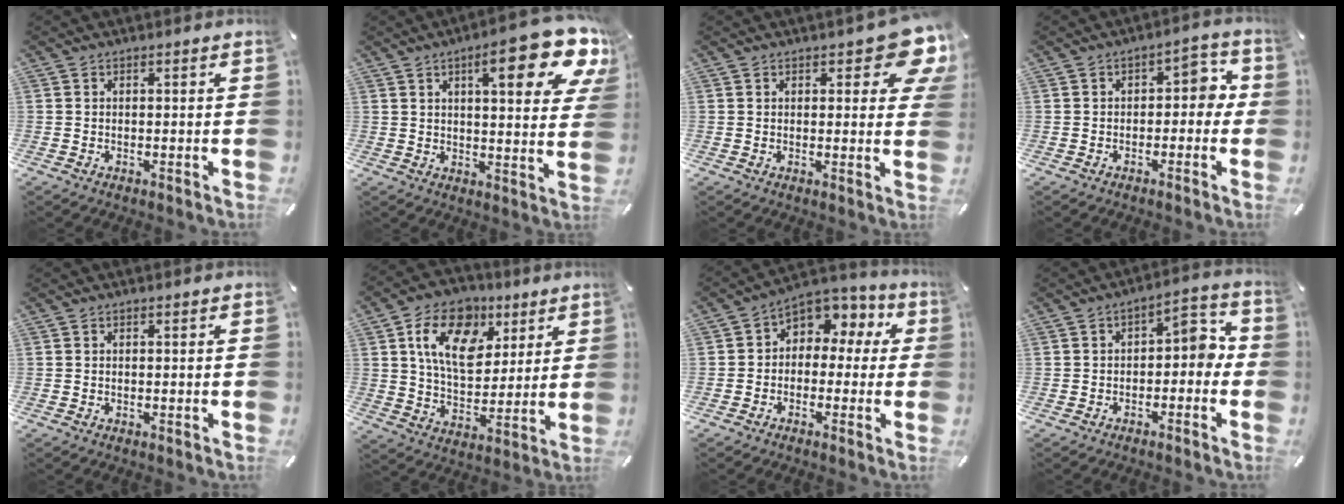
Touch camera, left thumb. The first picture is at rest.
{"total": 16.7, "force": [9.2, 4.6, 13.1], "torque": [-0.176, -0.052, 0.139]}
{"total": 9.7, "force": [5.0, 4.2, 7.2], "torque": [-0.079, -0.028, 0.083]}
{"total": 5.9, "force": [-0.3, 3.7, 4.6], "torque": [-0.057, 0.011, -0.017]}
{"total": 0.0}
{"total": 15.2, "force": [6.7, 10.3, 8.9], "torque": [-0.149, -0.010, 0.124]}
{"total": 6.2, "force": [1.4, 5.3, 2.8], "torque": [-0.051, -0.010, 0.025]}
{"total": 6.5, "force": [-0.6, 3.9, 5.2], "torque": [-0.067, 0.006, -0.022]}